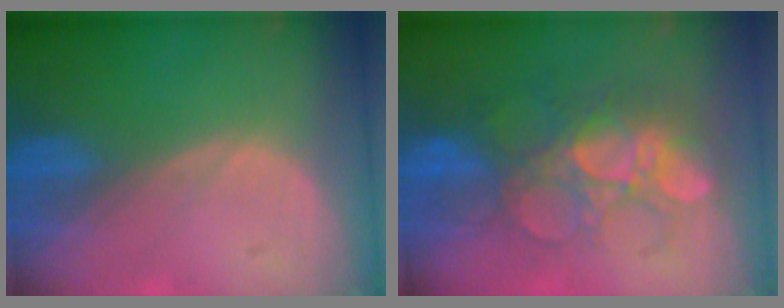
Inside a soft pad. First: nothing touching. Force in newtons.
{"total": 9.0, "press": 8.7, "slide": 2.3}